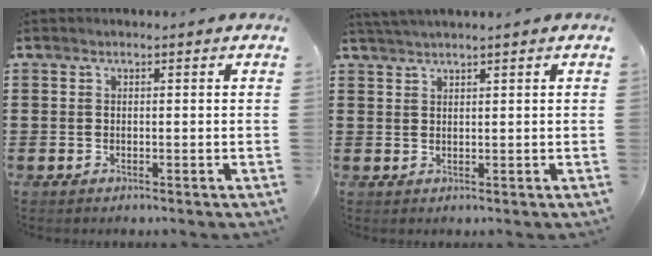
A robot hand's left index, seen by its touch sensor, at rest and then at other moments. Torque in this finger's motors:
{"motor_torque": [0.62, -0.42, 0.14, 0.04]}